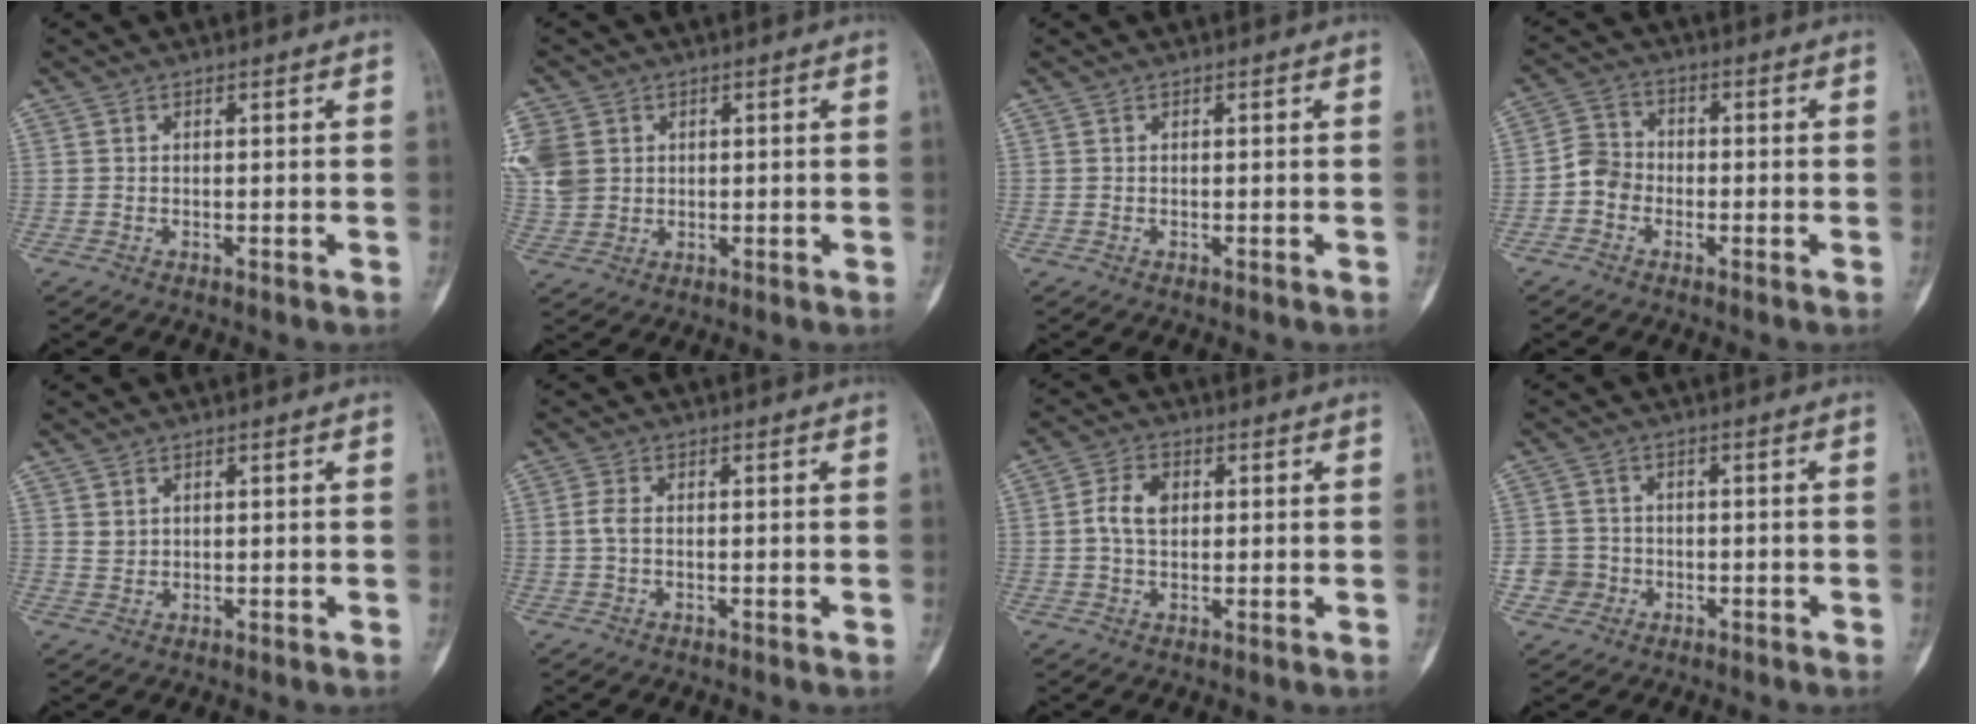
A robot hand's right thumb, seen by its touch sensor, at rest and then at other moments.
{"total": 13.3, "force": [3.3, 11.2, 6.3], "torque": [-0.177, 0.018, 0.076]}
{"total": 0.0}
{"total": 4.6, "force": [-1.6, 4.0, 1.8], "torque": [-0.014, 0.016, -0.043]}
{"total": 1.4, "force": [0.8, 1.1, 0.4], "torque": [0.001, -0.005, 0.018]}
{"total": 2.0, "force": [0.0, 1.0, 1.7], "torque": [-0.042, 0.002, -0.004]}
{"total": 5.1, "force": [0.6, 3.5, 3.7], "torque": [-0.073, 0.011, 0.009]}
{"total": 4.0, "force": [-1.2, 3.8, 0.1], "torque": [0.024, 0.013, -0.027]}